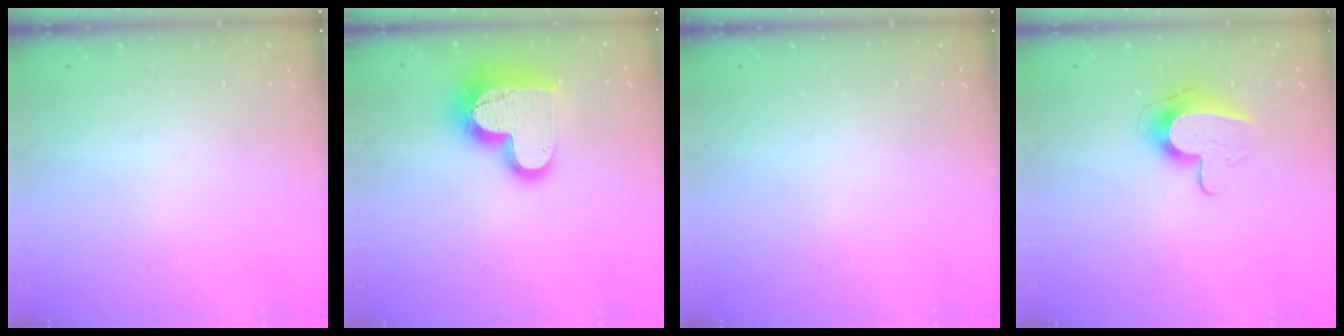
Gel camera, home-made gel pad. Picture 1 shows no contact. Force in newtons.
{"total": 17.1, "press": 17.0, "slide": 1.4}
{"total": 0.0}
{"total": 9.9, "press": 9.9, "slide": 0.4}